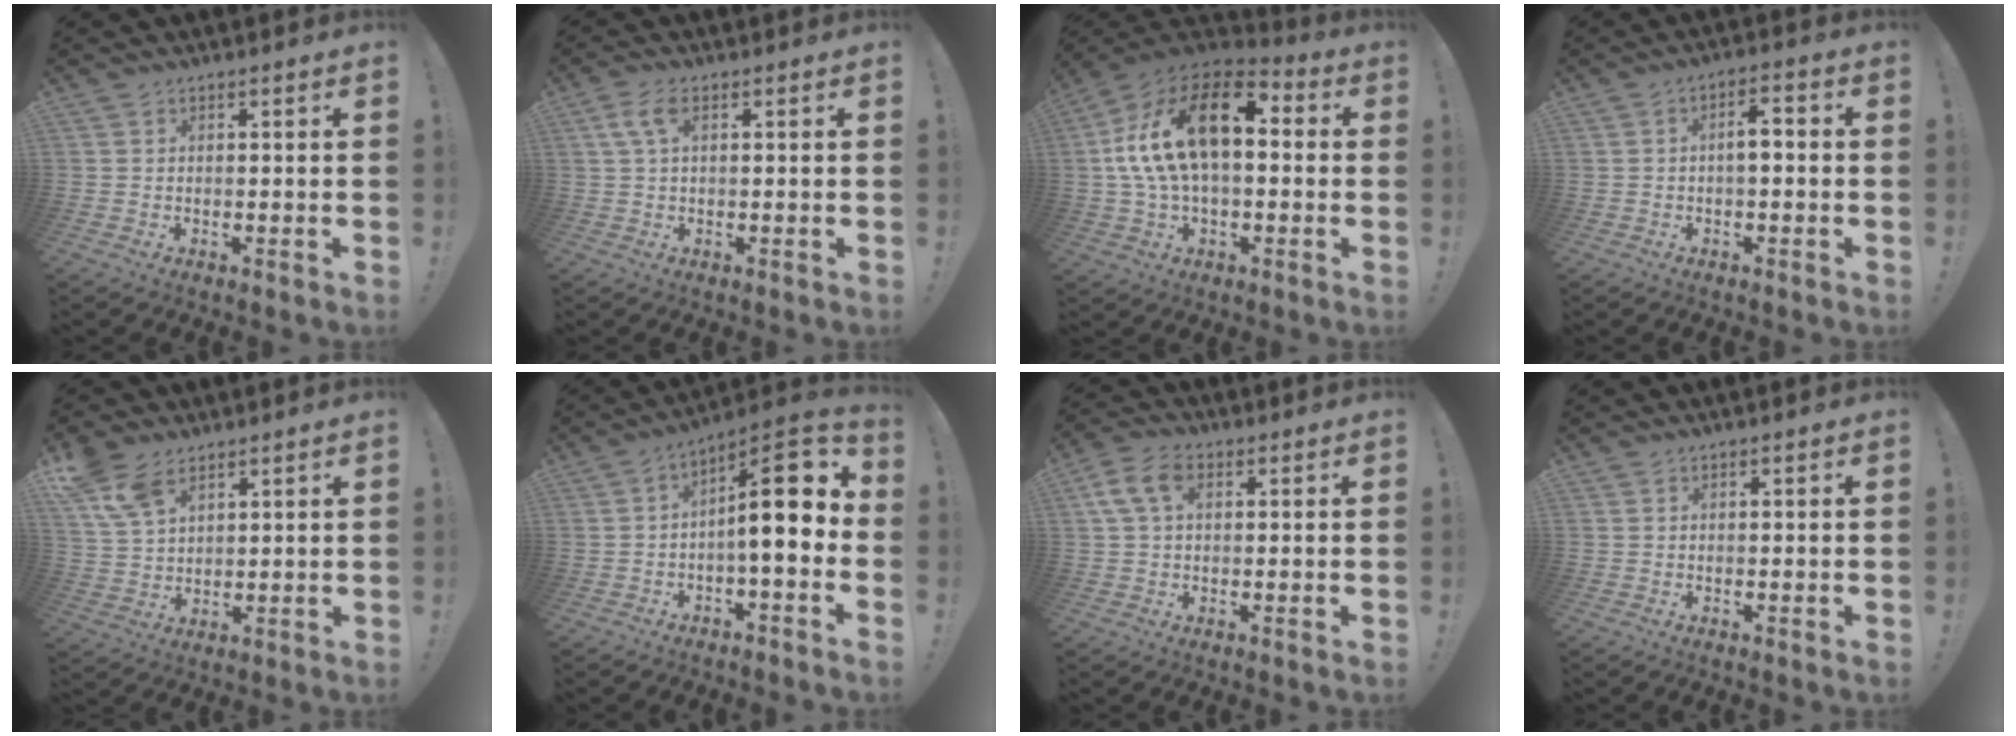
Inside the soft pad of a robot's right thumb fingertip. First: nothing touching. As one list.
[{"total": 4.8, "force": [1.6, 2.3, 4.0], "torque": [-0.077, 0.006, 0.029]}, {"total": 22.0, "force": [4.9, 11.6, 18.1], "torque": [-0.326, -0.006, 0.086]}, {"total": 4.7, "force": [-0.8, 1.8, 4.2], "torque": [-0.062, 0.008, -0.019]}, {"total": 10.1, "force": [6.4, 5.6, 5.4], "torque": [-0.102, -0.022, 0.128]}, {"total": 14.1, "force": [1.1, 4.0, 13.5], "torque": [-0.194, -0.006, 0.015]}, {"total": 8.1, "force": [2.2, 5.1, 5.9], "torque": [-0.123, 0.008, 0.043]}, {"total": 0.0}]